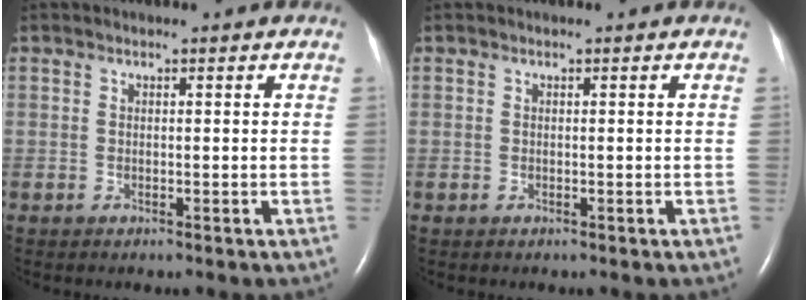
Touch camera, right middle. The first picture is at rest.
{"total": 0.0}